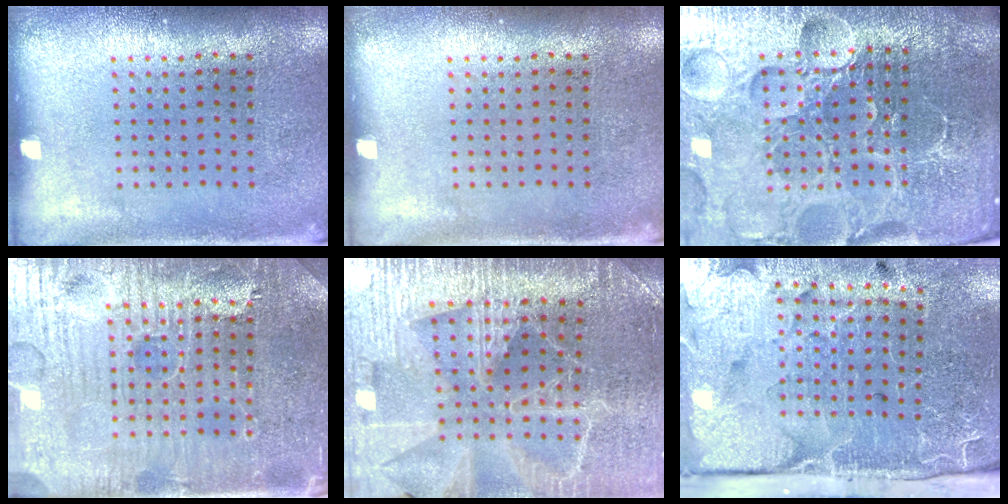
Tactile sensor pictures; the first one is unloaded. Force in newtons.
{"total": 0.0}
{"total": 6.7, "press": 5.9, "slide": 3.2}
{"total": 5.0, "press": 4.8, "slide": 1.6}
{"total": 3.8, "press": 3.7, "slide": 0.9}
{"total": 4.8, "press": 3.9, "slide": 2.8}